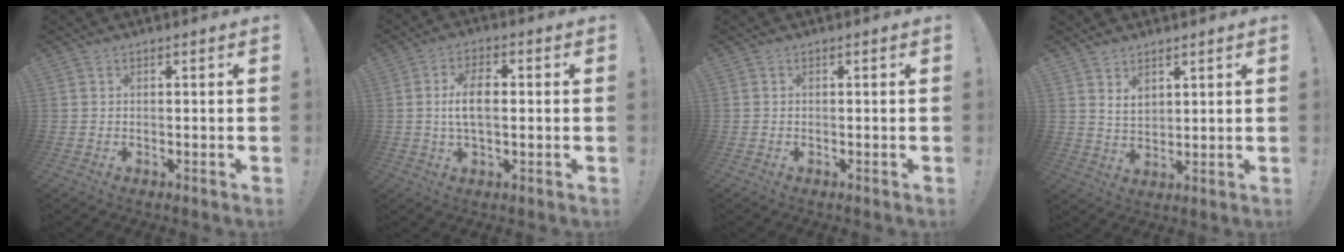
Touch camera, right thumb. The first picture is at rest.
{"total": 8.1, "force": [0.2, 4.1, 7.0], "torque": [-0.116, 0.006, 0.003]}
{"total": 0.0}
{"total": 4.7, "force": [3.3, 2.9, 1.8], "torque": [-0.028, -0.021, 0.059]}